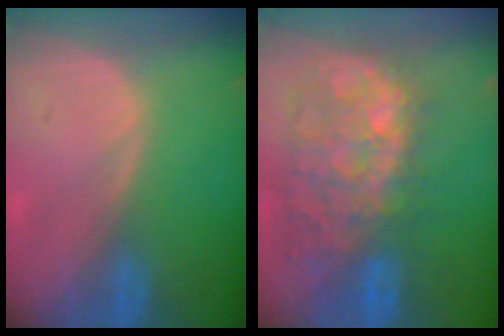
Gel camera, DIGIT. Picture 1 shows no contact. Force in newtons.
{"total": 12.0, "press": 11.1, "slide": 4.7}